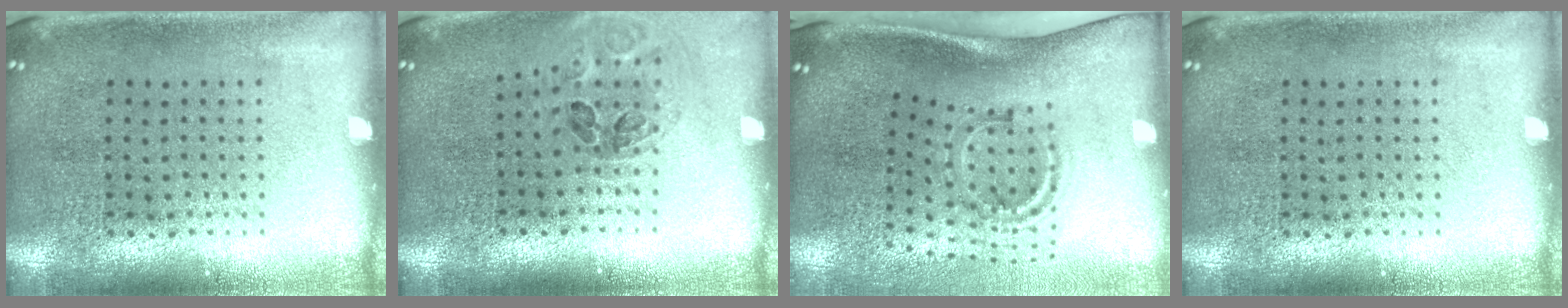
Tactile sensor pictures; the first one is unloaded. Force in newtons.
{"total": 0.9, "press": 0.9, "slide": 0.2}
{"total": 1.7, "press": 1.1, "slide": 1.3}
{"total": 0.0}